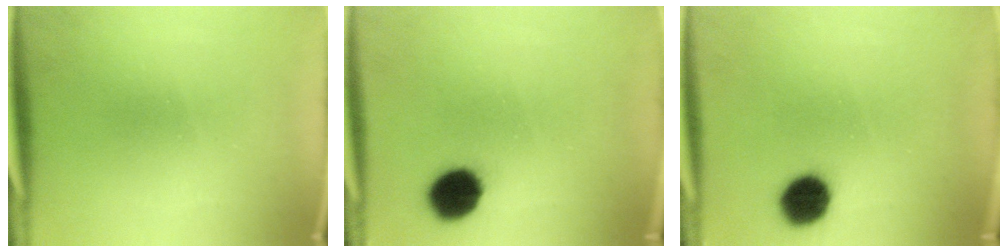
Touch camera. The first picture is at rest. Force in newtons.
{"total": 8.7}
{"total": 8.1}